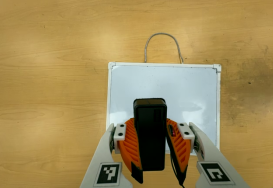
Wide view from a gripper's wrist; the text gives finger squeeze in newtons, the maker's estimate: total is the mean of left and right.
{"total": 9.4, "left": 8.1, "right": 10.7}